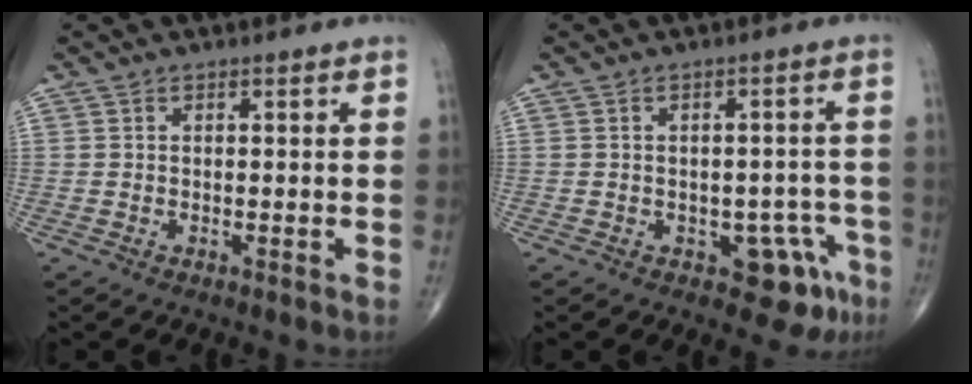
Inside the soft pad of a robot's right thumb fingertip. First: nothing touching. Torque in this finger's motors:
{"motor_torque": [2.46, 2.07, 0.24, -0.46, 0.00]}